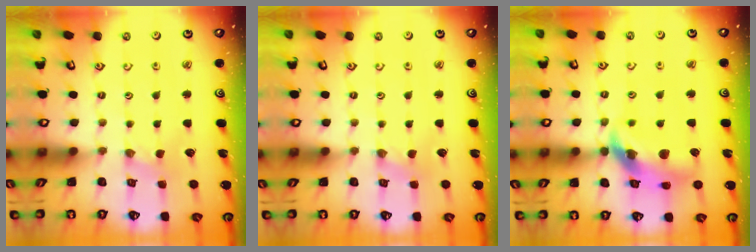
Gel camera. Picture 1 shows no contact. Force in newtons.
{"total": 0.0}
{"total": 16.6, "press": 16.4, "slide": 2.2}